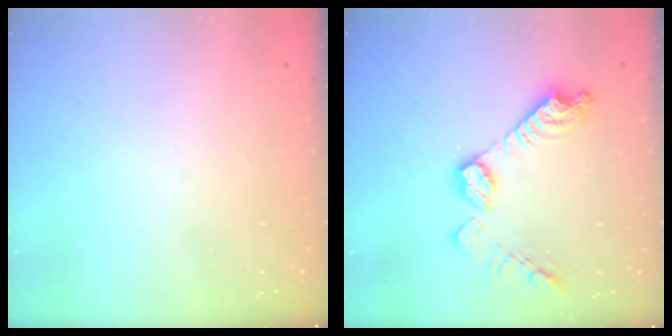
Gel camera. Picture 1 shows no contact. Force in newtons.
{"total": 14.1, "press": 14.1, "slide": 0.8}